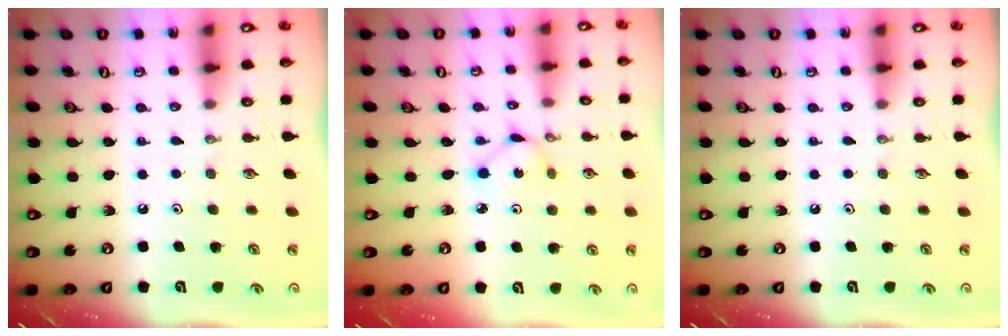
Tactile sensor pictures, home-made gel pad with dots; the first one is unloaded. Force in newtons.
{"total": 1.9, "press": 1.9, "slide": 0.1}
{"total": 0.0}